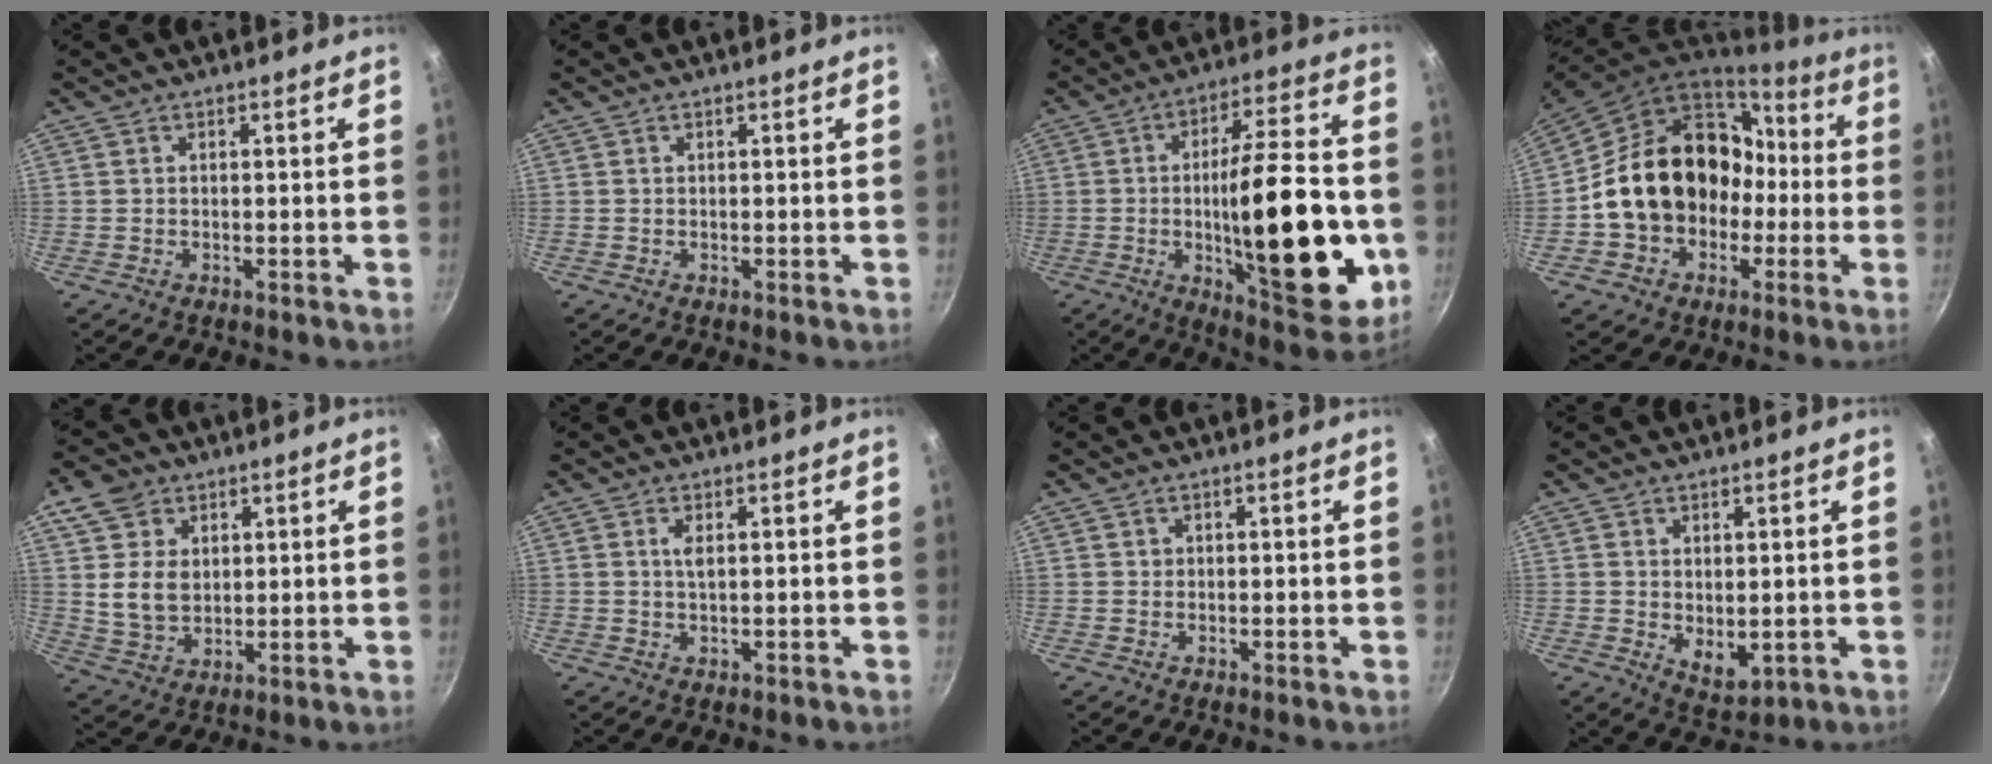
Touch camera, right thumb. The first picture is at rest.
{"total": 0.0}
{"total": 27.3, "force": [-4.6, 9.0, 25.4], "torque": [-0.343, 0.013, -0.059]}
{"total": 21.4, "force": [-1.6, 17.3, 12.5], "torque": [-0.192, 0.071, -0.012]}
{"total": 10.1, "force": [3.3, 7.9, 5.3], "torque": [-0.068, -0.017, 0.065]}
{"total": 2.0, "force": [0.5, 0.7, 1.8], "torque": [-0.036, -0.002, 0.012]}
{"total": 0.6, "force": [0.2, 0.5, 0.0], "torque": [0.005, 0.002, 0.002]}
{"total": 5.3, "force": [0.4, 3.2, 4.2], "torque": [-0.052, -0.019, 0.017]}